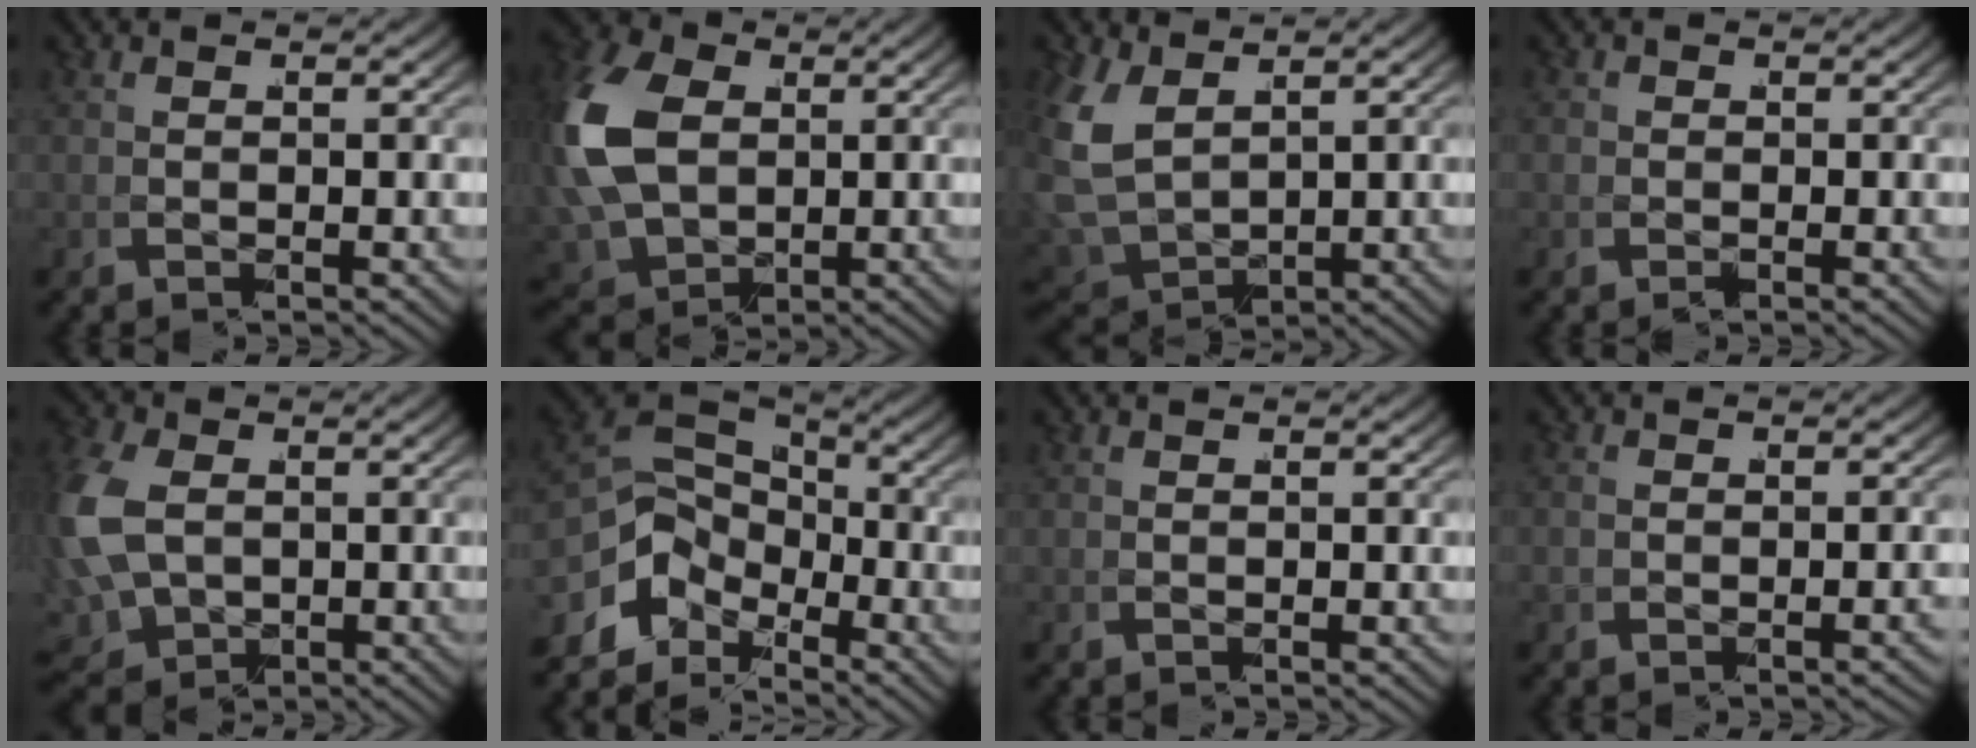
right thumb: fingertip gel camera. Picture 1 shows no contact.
{"total": 11.3, "force": [0.9, 8.6, 7.3], "torque": [-0.204, -0.051, 0.050]}
{"total": 7.5, "force": [1.5, 5.7, 4.7], "torque": [-0.152, -0.039, 0.059]}
{"total": 1.2, "force": [-0.2, 1.1, 0.4], "torque": [-0.007, -0.004, -0.007]}
{"total": 8.9, "force": [-0.5, 7.0, 5.5], "torque": [-0.155, -0.050, 0.025]}
{"total": 8.7, "force": [-0.2, 6.7, 5.6], "torque": [-0.124, -0.012, -0.006]}
{"total": 0.0}
{"total": 1.0, "force": [-0.6, 0.7, 0.4], "torque": [-0.012, -0.005, -0.010]}